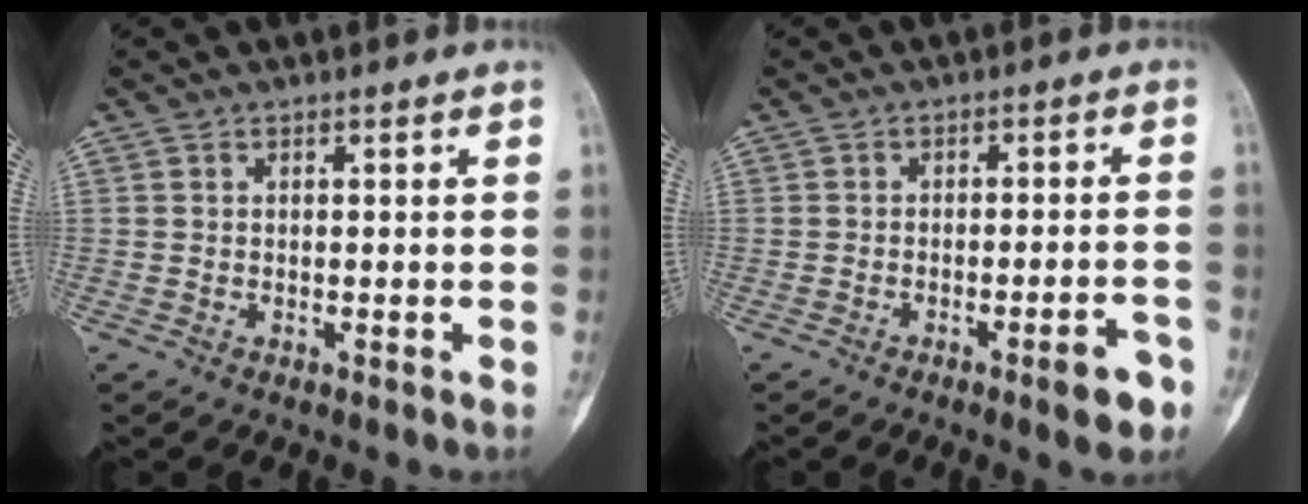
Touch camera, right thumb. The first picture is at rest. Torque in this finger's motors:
{"motor_torque": [0.91, 0.67, 0.60, -0.68, 0.10]}